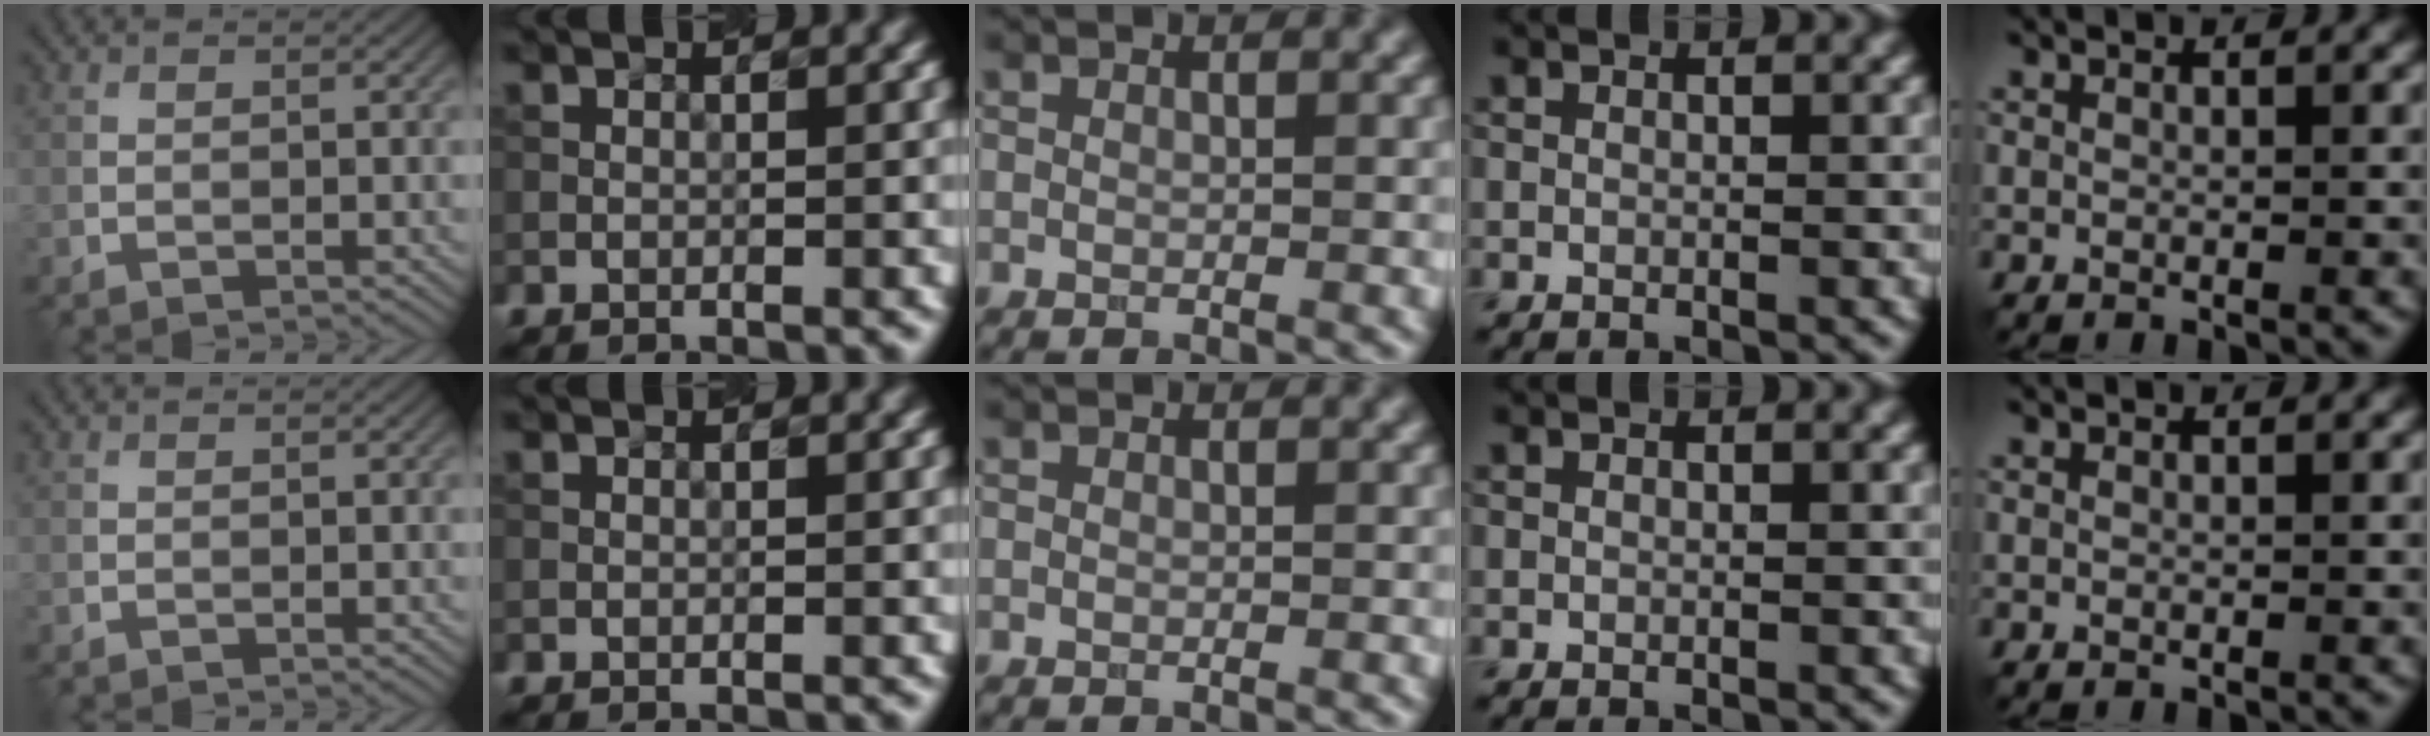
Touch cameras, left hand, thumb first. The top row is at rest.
{}